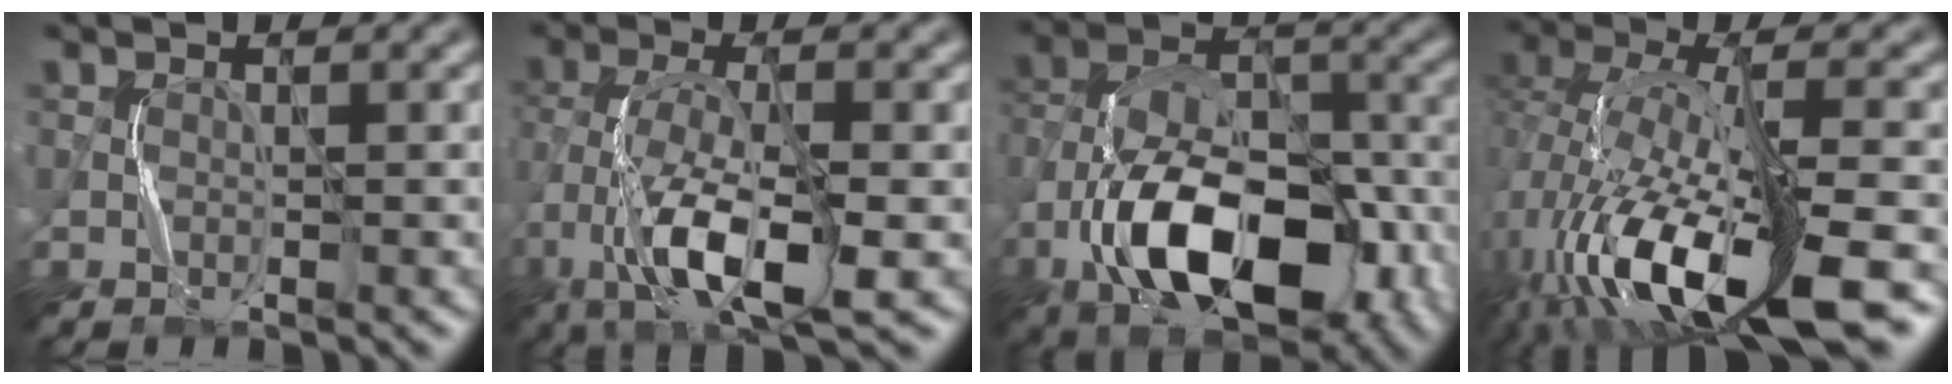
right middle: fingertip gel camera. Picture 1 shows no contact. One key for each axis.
{"total": 9.5, "fx": -4.1, "fy": 3.3, "fz": 8.0, "tx": -0.161, "ty": -0.001, "tz": -0.076}
{"total": 13.7, "fx": -6.2, "fy": 7.4, "fz": 9.7, "tx": -0.169, "ty": -0.001, "tz": -0.104}
{"total": 13.6, "fx": -6.6, "fy": 4.7, "fz": 10.9, "tx": -0.226, "ty": -0.015, "tz": -0.113}